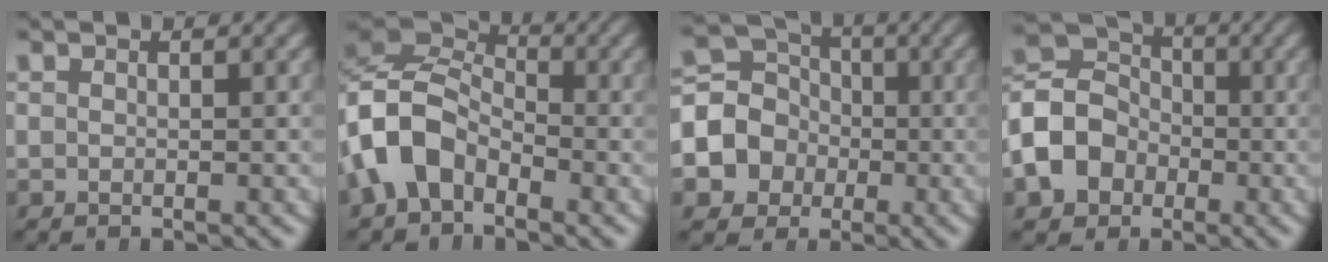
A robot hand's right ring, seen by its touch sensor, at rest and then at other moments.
{"total": 8.0, "force": [-0.5, 6.5, 4.6], "torque": [-0.123, -0.015, -0.012]}
{"total": 10.8, "force": [-1.3, 9.8, 4.4], "torque": [-0.107, -0.036, -0.017]}
{"total": 9.3, "force": [-1.1, 8.0, 4.5], "torque": [-0.111, -0.026, -0.013]}